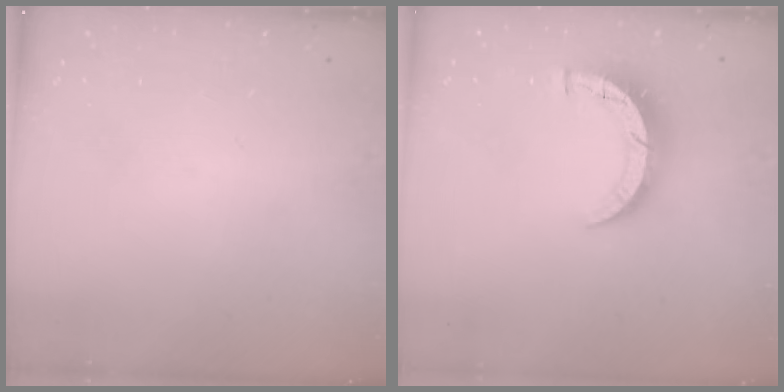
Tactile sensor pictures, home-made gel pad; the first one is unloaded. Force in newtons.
{"total": 7.9, "press": 7.9, "slide": 0.2}